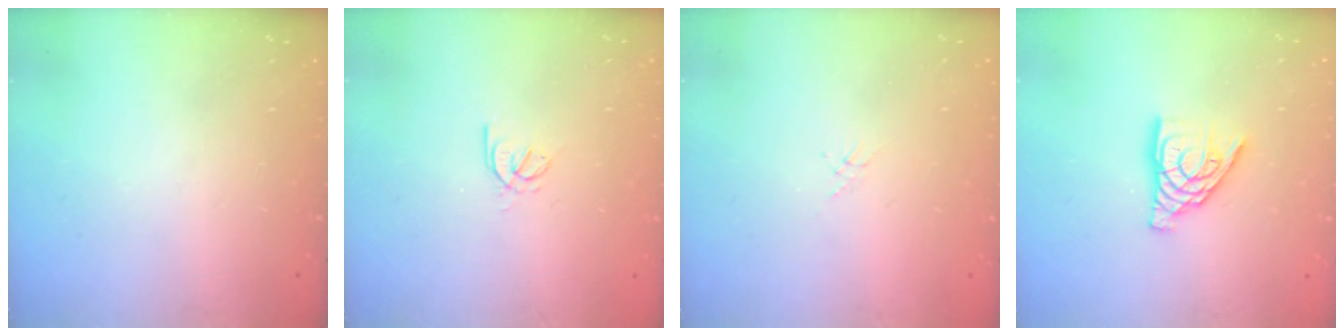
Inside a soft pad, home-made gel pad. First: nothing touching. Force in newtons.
{"total": 1.7, "press": 1.6, "slide": 0.5}
{"total": 1.3, "press": 1.2, "slide": 0.3}
{"total": 10.8, "press": 10.8, "slide": 0.8}